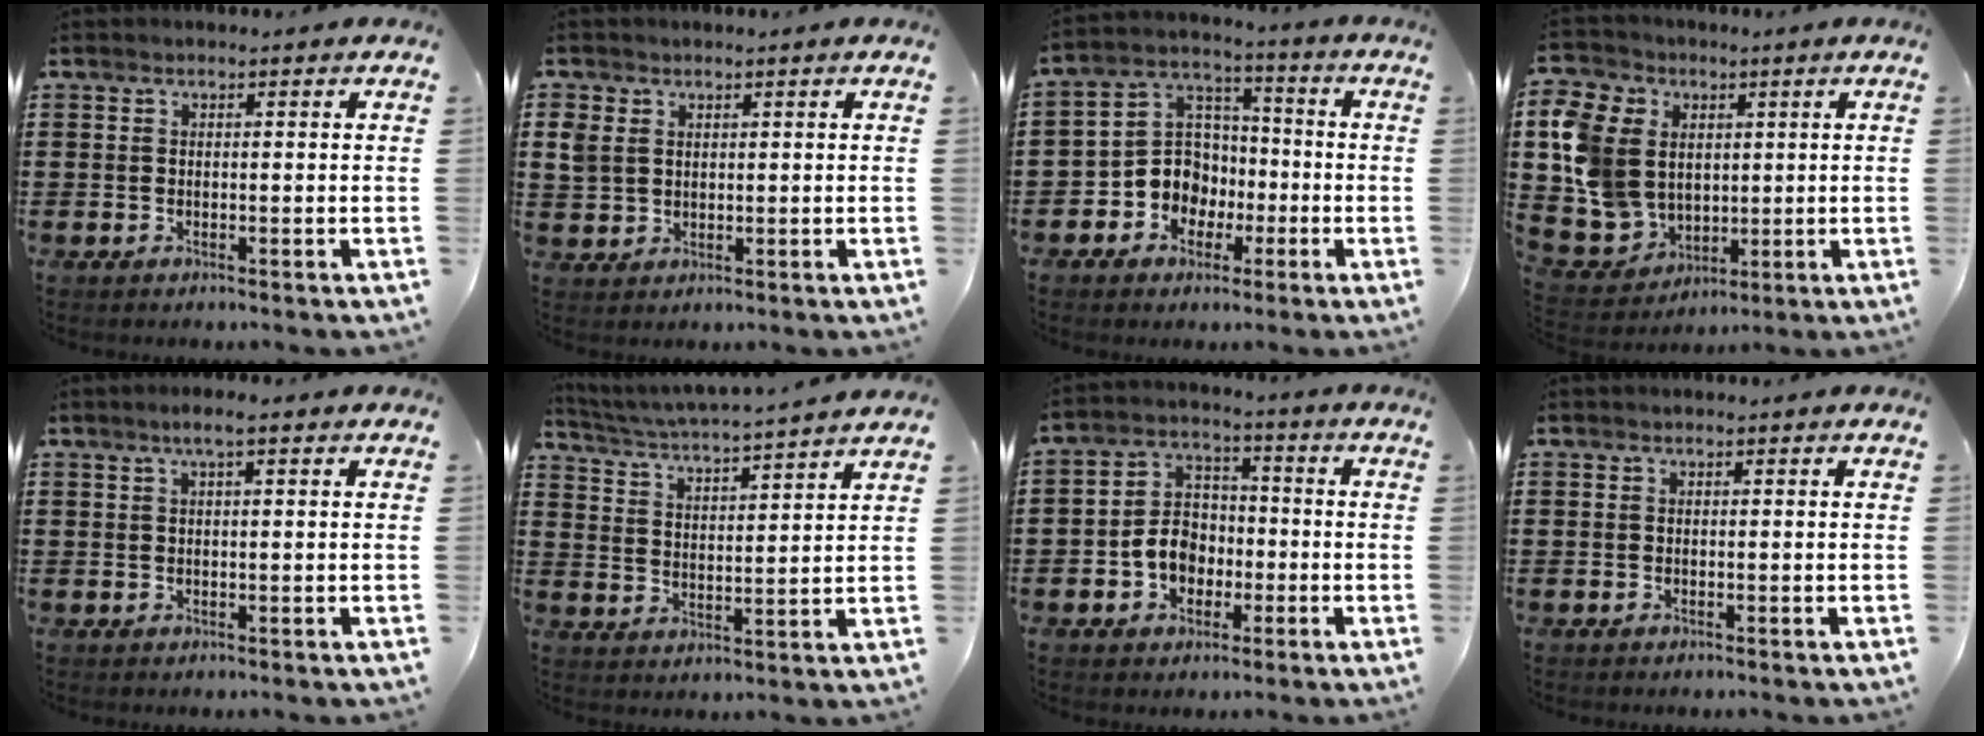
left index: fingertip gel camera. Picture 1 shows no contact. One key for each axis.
{"total": 3.1, "fx": 1.2, "fy": 2.7, "fz": 1.0, "tx": -0.039, "ty": 0.009, "tz": 0.019}
{"total": 7.9, "fx": -2.5, "fy": 7.3, "fz": 2.0, "tx": -0.073, "ty": 0.009, "tz": -0.050}
{"total": 11.3, "fx": 2.3, "fy": 9.4, "fz": 5.8, "tx": -0.180, "ty": 0.013, "tz": 0.046}
{"total": 2.1, "fx": 1.0, "fy": 0.2, "fz": 1.8, "tx": -0.035, "ty": 0.003, "tz": 0.017}
{"total": 3.8, "fx": 3.6, "fy": -0.6, "fz": 1.0, "tx": -0.039, "ty": -0.031, "tz": 0.055}
{"total": 6.4, "fx": -2.1, "fy": 5.2, "fz": 3.2, "tx": -0.079, "ty": 0.014, "tz": -0.043}
{"total": 0.0}